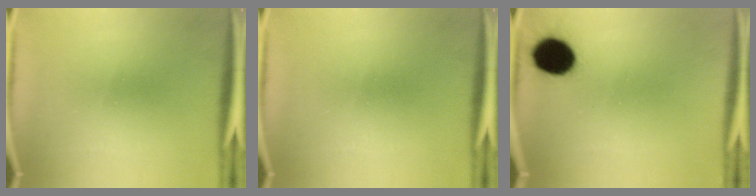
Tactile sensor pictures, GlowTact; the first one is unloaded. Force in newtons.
{"total": 0.0}
{"total": 11.9}